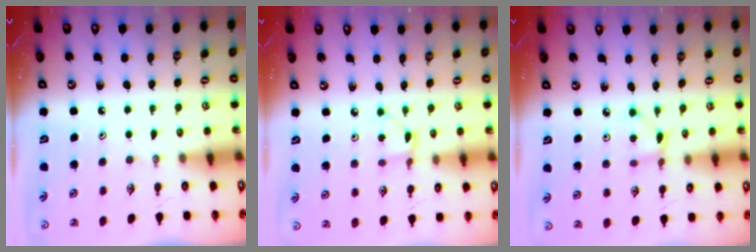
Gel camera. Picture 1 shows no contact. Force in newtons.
{"total": 1.8, "press": 1.8, "slide": 0.3}
{"total": 3.8, "press": 3.8, "slide": 0.4}